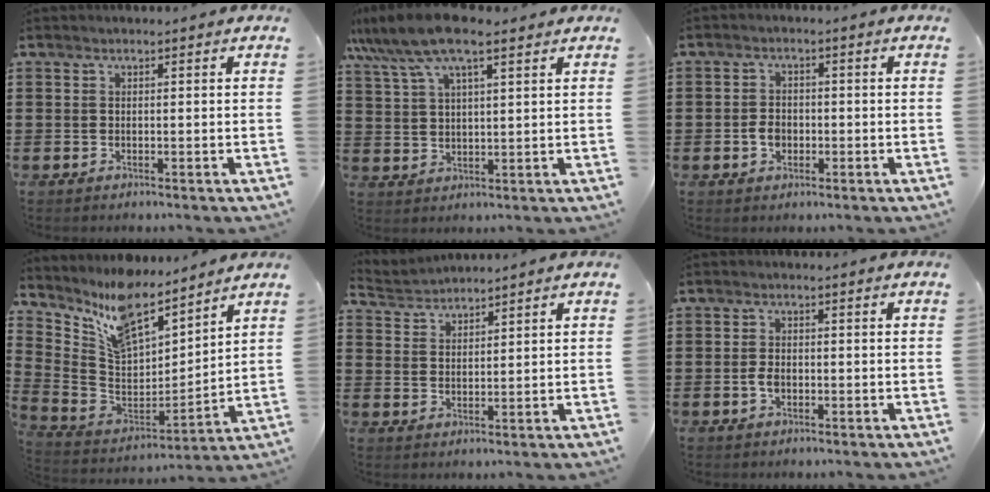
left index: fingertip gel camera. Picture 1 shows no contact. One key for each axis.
{"total": 9.2, "fx": 6.7, "fy": 2.5, "fz": 5.9, "tx": -0.129, "ty": -0.005, "tz": 0.123}
{"total": 2.7, "fx": -0.7, "fy": 2.0, "fz": 1.6, "tx": -0.034, "ty": 0.002, "tz": -0.014}
{"total": 10.7, "fx": 9.2, "fy": 3.0, "fz": 4.4, "tx": -0.131, "ty": -0.057, "tz": 0.166}
{"total": 2.7, "fx": 2.6, "fy": 0.4, "fz": -0.5, "tx": -0.001, "ty": -0.006, "tz": 0.048}
{"total": 2.2, "fx": -0.5, "fy": 1.3, "fz": 1.7, "tx": -0.049, "ty": -0.002, "tz": -0.013}